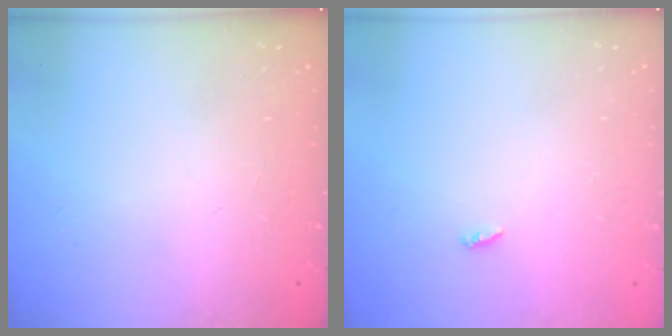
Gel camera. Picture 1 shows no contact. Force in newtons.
{"total": 2.3, "press": 2.3, "slide": 0.2}